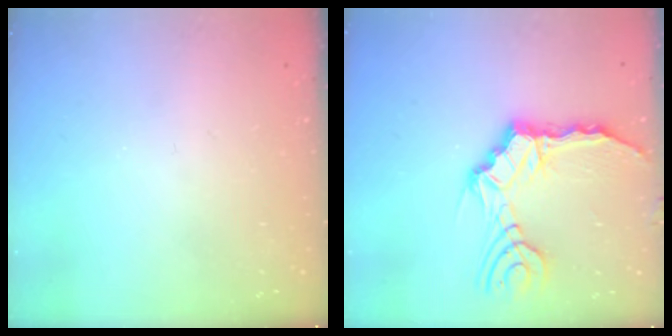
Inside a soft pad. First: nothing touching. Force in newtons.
{"total": 11.1, "press": 10.6, "slide": 3.4}